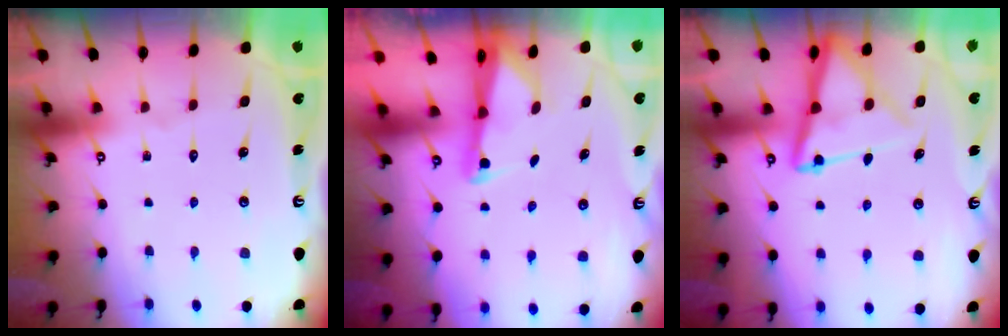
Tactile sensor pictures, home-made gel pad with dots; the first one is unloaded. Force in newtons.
{"total": 1.8, "press": 1.8, "slide": 0.3}
{"total": 9.9, "press": 9.9, "slide": 0.8}